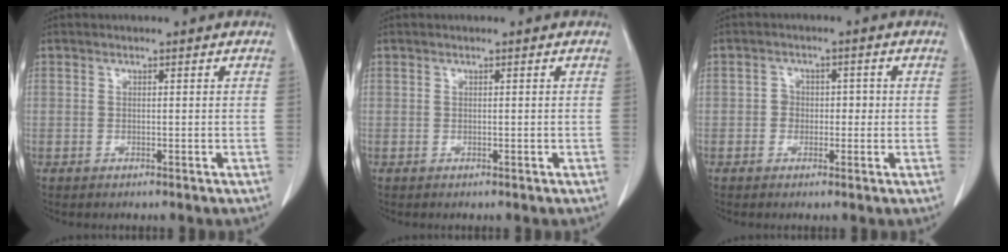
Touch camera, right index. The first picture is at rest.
{"total": 0.0}
{"total": 2.8, "force": [-0.3, 2.3, 1.4], "torque": [-0.010, 0.015, -0.007]}